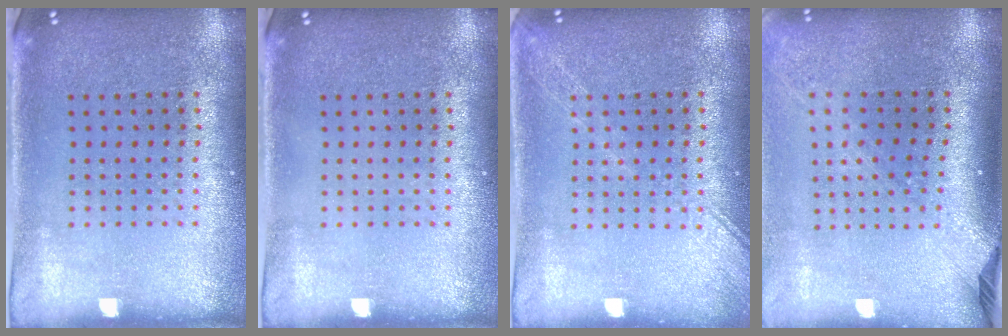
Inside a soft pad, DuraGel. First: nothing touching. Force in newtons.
{"total": 0.0}
{"total": 2.4, "press": 2.3, "slide": 0.4}
{"total": 2.3, "press": 1.7, "slide": 1.6}